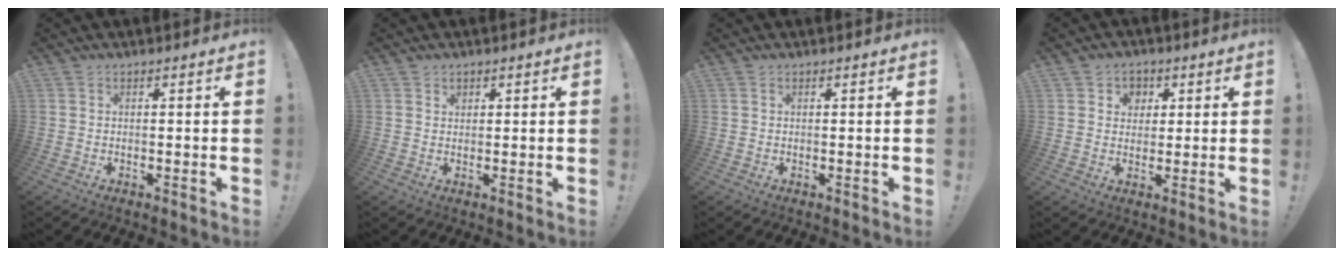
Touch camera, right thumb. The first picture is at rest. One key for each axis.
{"total": 1.4, "fx": 1.0, "fy": 1.0, "fz": 0.2, "tx": 0.012, "ty": -0.008, "tz": 0.015}
{"total": 0.0}
{"total": 5.3, "fx": 1.6, "fy": 5.0, "fz": 1.0, "tx": -0.004, "ty": -0.014, "tz": 0.029}